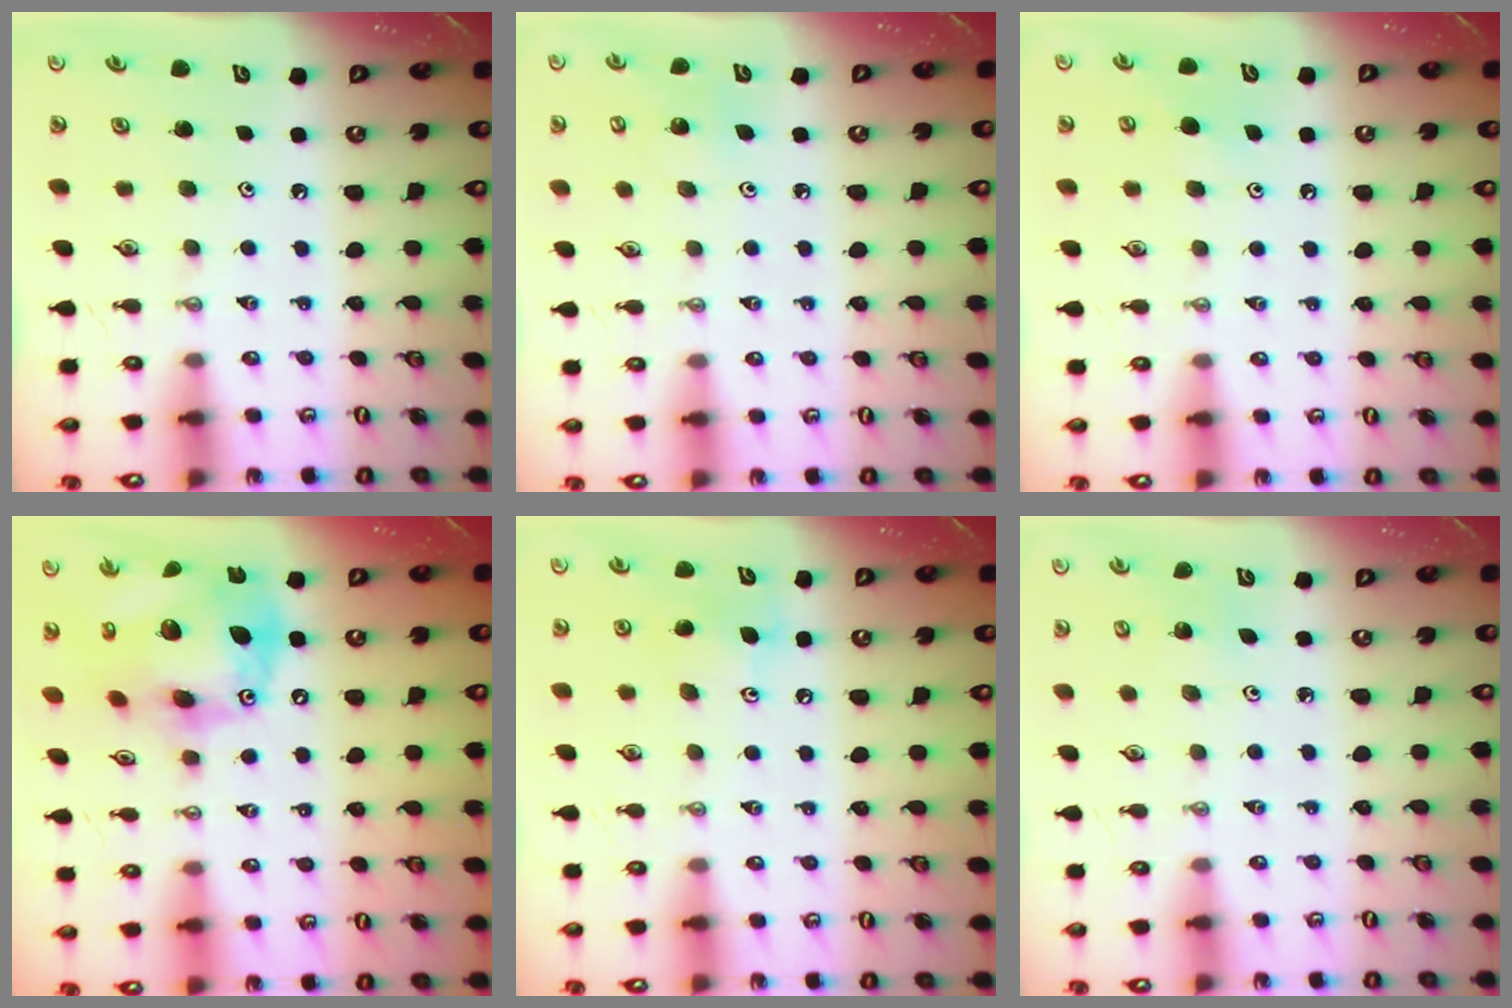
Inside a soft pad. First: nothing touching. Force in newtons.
{"total": 5.7, "press": 5.7, "slide": 0.4}
{"total": 6.6, "press": 6.4, "slide": 1.8}
{"total": 21.2, "press": 21.1, "slide": 2.5}
{"total": 7.4, "press": 7.1, "slide": 2.2}
{"total": 3.7, "press": 3.7, "slide": 0.4}